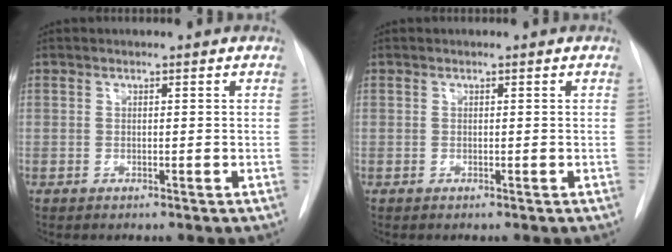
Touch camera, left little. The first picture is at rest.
{"total": 0.0}